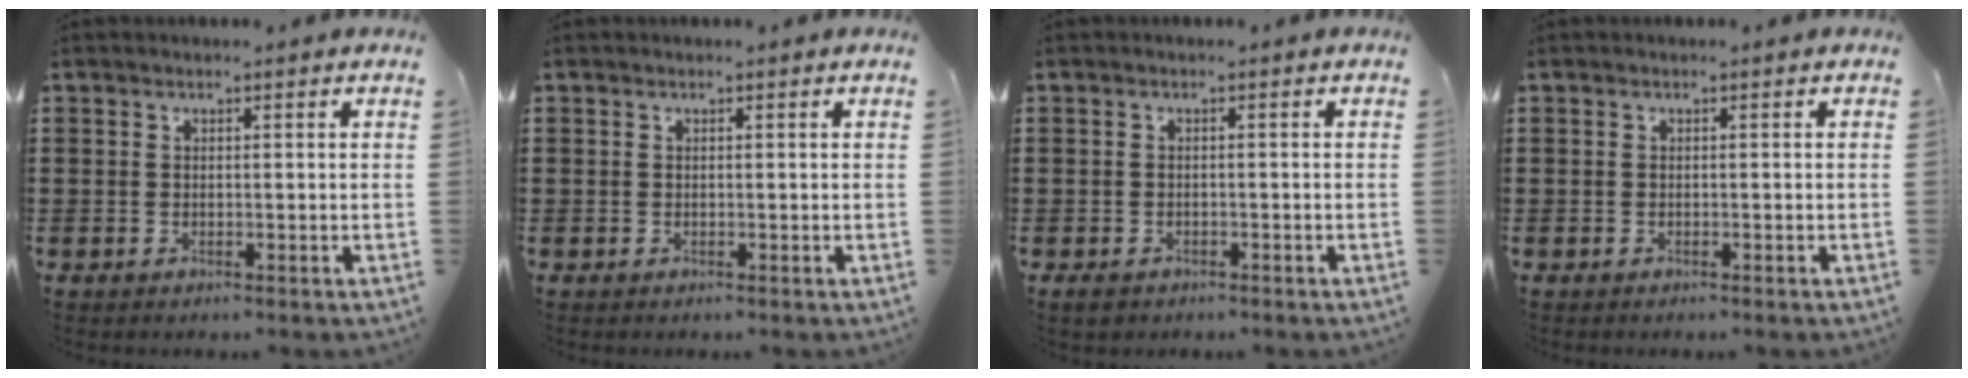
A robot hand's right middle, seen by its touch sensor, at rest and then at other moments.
{"total": 0.0}
{"total": 0.8, "force": [-0.6, 0.4, 0.2], "torque": [-0.007, 0.000, -0.013]}
{"total": 0.0}